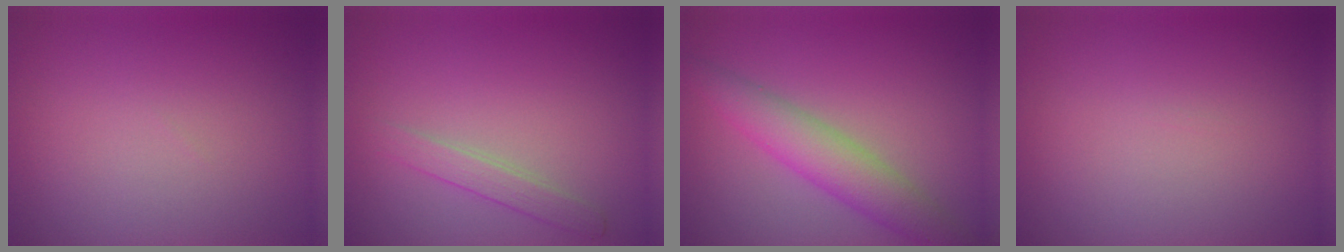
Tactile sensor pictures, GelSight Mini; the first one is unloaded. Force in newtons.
{"total": 1.7, "press": 1.7, "slide": 0.1}
{"total": 4.5, "press": 4.5, "slide": 0.2}
{"total": 0.0}